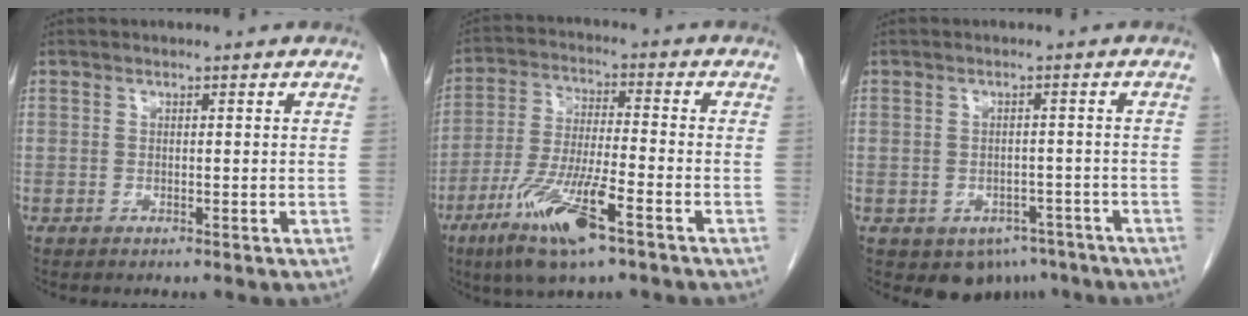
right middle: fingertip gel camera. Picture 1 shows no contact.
{"total": 12.5, "force": [-6.9, 1.6, 10.3], "torque": [-0.212, -0.024, -0.124]}
{"total": 5.9, "force": [-3.8, 4.2, 1.6], "torque": [-0.007, 0.008, -0.044]}